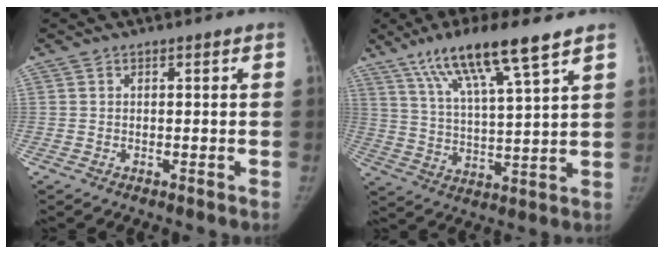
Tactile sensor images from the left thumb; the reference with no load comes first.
{"total": 14.9, "force": [9.6, 1.8, 11.3], "torque": [-0.200, -0.031, 0.175]}